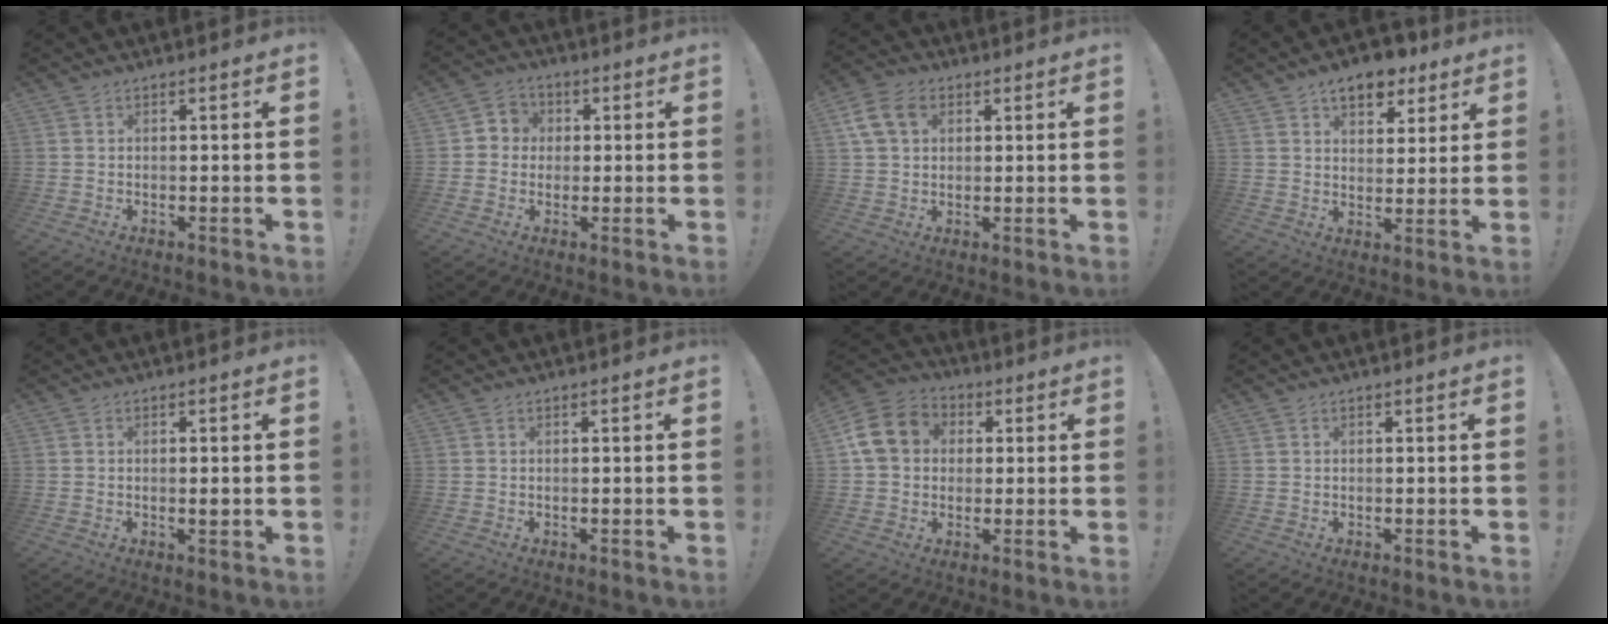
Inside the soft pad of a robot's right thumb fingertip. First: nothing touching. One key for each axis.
{"total": 5.4, "fx": -0.3, "fy": 5.2, "fz": 1.2, "tx": -0.016, "ty": 0.012, "tz": -0.004}
{"total": 10.0, "fx": 3.8, "fy": 7.2, "fz": 5.8, "tx": -0.102, "ty": -0.001, "tz": 0.078}
{"total": 10.2, "fx": 6.6, "fy": 5.7, "fz": 5.3, "tx": -0.068, "ty": -0.035, "tz": 0.119}
{"total": 1.3, "fx": -0.1, "fy": 0.2, "fz": 1.3, "tx": -0.016, "ty": -0.004, "tz": -0.003}
{"total": 0.0}
{"total": 12.9, "fx": 2.6, "fy": 10.9, "fz": 6.5, "tx": -0.102, "ty": 0.014, "tz": 0.060}
{"total": 0.0}